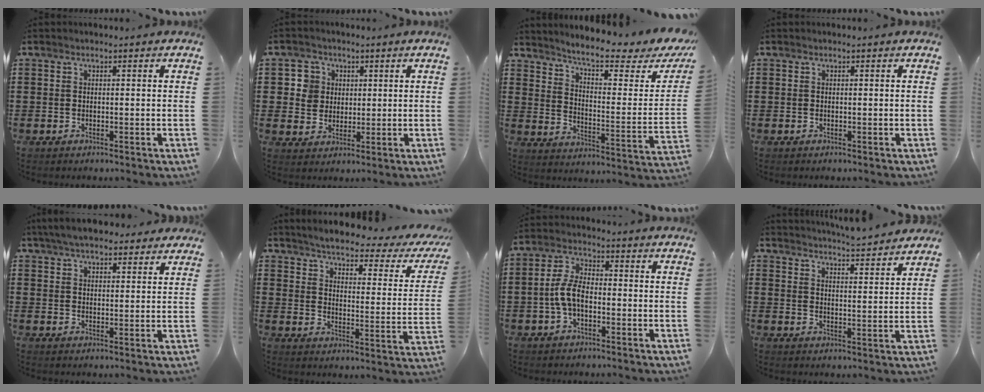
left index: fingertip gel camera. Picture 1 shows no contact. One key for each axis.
{"total": 4.6, "fx": 1.5, "fy": 4.4, "fz": 0.5, "tx": -0.025, "ty": 0.012, "tz": 0.024}
{"total": 6.5, "fx": 5.5, "fy": 0.5, "fz": 3.5, "tx": -0.083, "ty": -0.042, "tz": 0.088}
{"total": 0.0}
{"total": 5.2, "fx": 4.7, "fy": 1.2, "fz": 1.8, "tx": -0.050, "ty": -0.003, "tz": 0.089}
{"total": 3.6, "fx": 3.1, "fy": 0.0, "fz": 1.9, "tx": -0.058, "ty": -0.024, "tz": 0.043}
{"total": 5.9, "fx": -1.6, "fy": 2.9, "fz": 5.0, "tx": -0.121, "ty": -0.001, "tz": -0.038}
{"total": 4.5, "fx": 4.4, "fy": -0.3, "fz": 0.8, "tx": -0.024, "ty": -0.030, "tz": 0.076}